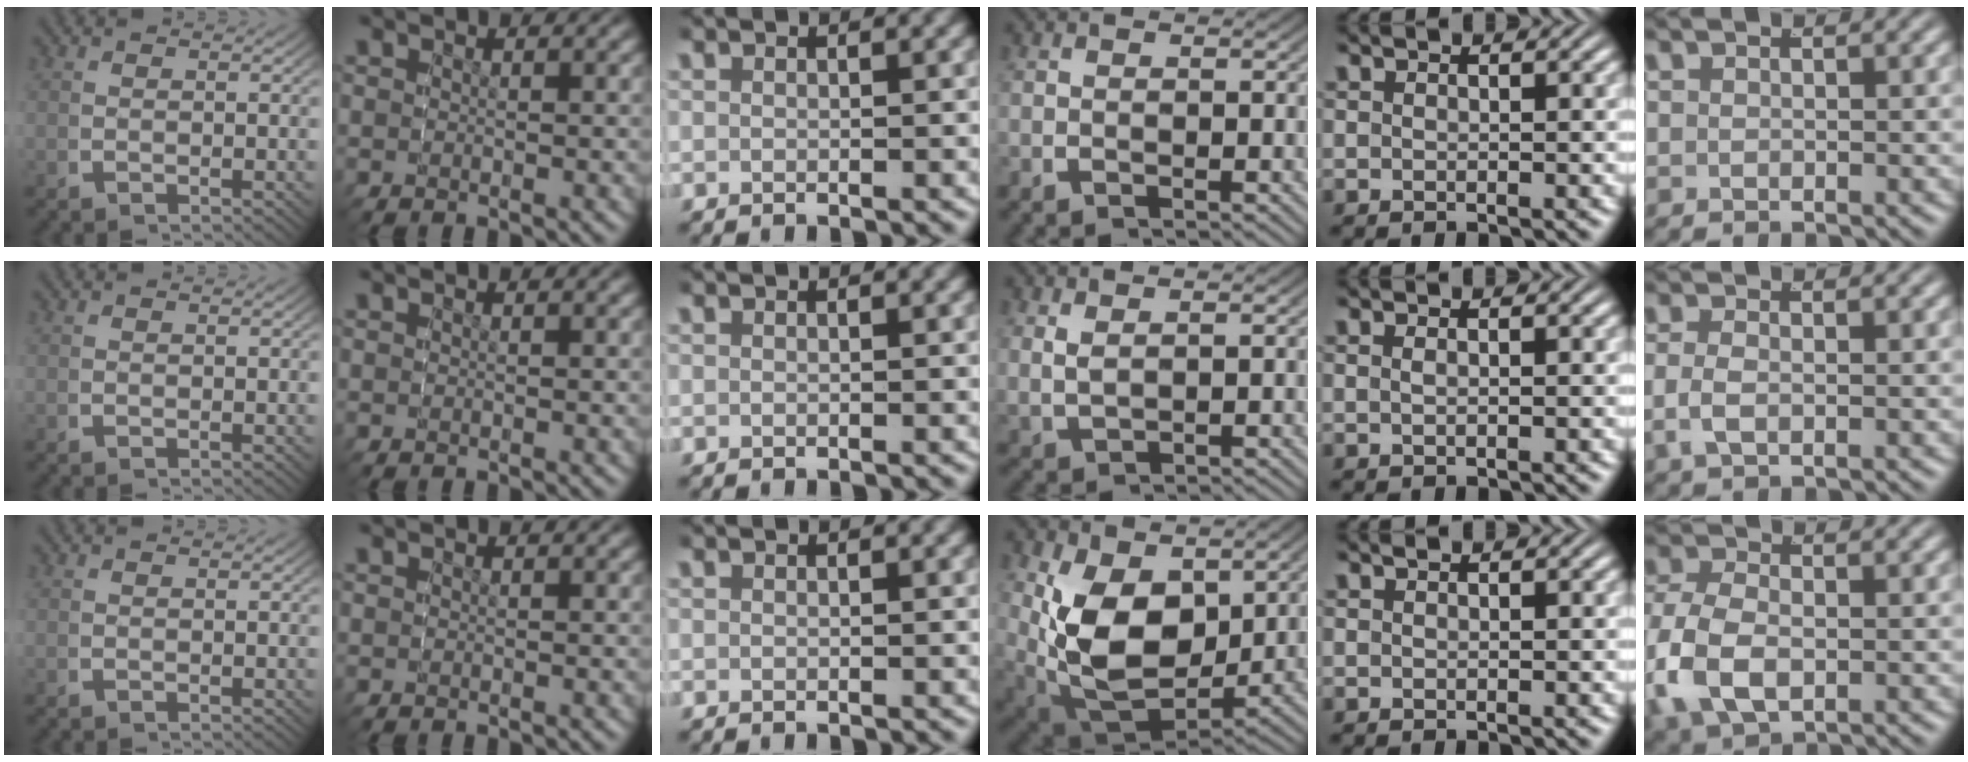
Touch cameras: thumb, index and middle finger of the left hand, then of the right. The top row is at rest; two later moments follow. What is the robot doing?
{"motion": "grasp_and_lifting", "object": "sponge"}